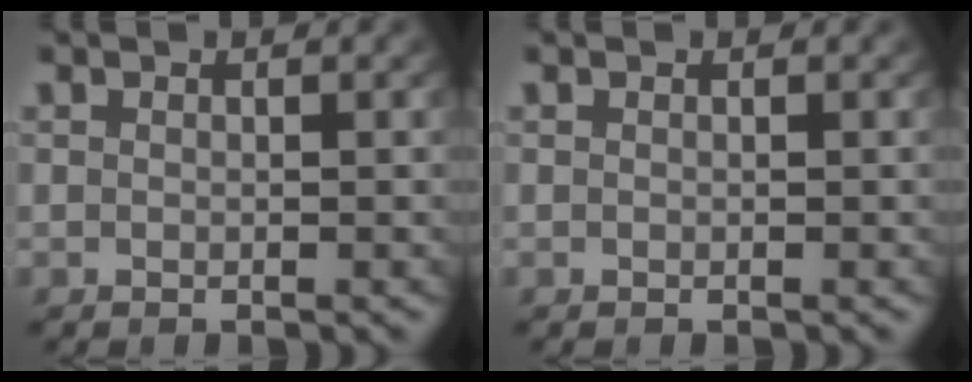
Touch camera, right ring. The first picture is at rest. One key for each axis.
{"total": 0.0}